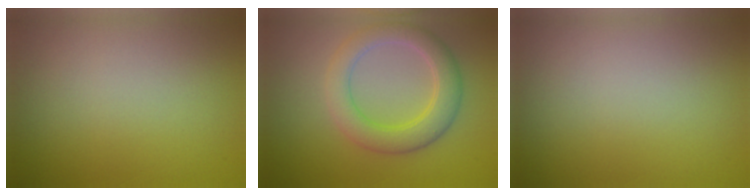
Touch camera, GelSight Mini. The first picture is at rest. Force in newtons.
{"total": 4.5, "press": 4.5, "slide": 0.2}
{"total": 0.0}